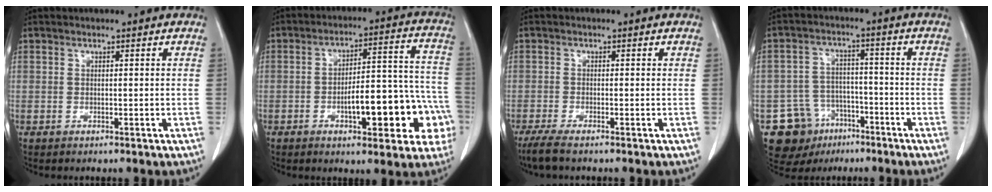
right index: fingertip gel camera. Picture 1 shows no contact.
{"total": 17.3, "force": [-5.4, 5.7, 15.4], "torque": [-0.151, 0.050, -0.062]}
{"total": 3.7, "force": [-2.3, 1.1, 2.7], "torque": [-0.066, -0.008, -0.045]}
{"total": 12.0, "force": [-6.3, 9.8, 2.9], "torque": [-0.065, 0.034, -0.087]}